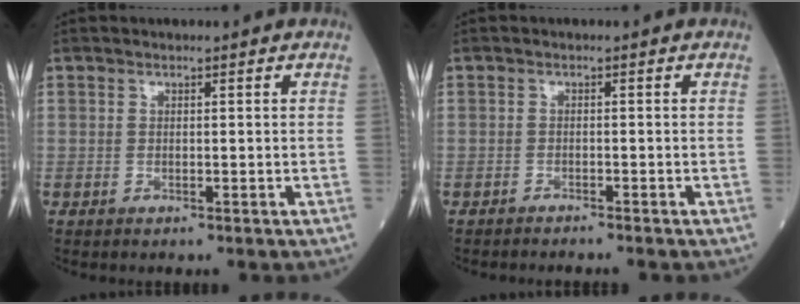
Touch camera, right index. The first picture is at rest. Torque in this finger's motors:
{"motor_torque": [0.02, 0.00, -0.02, 0.02]}